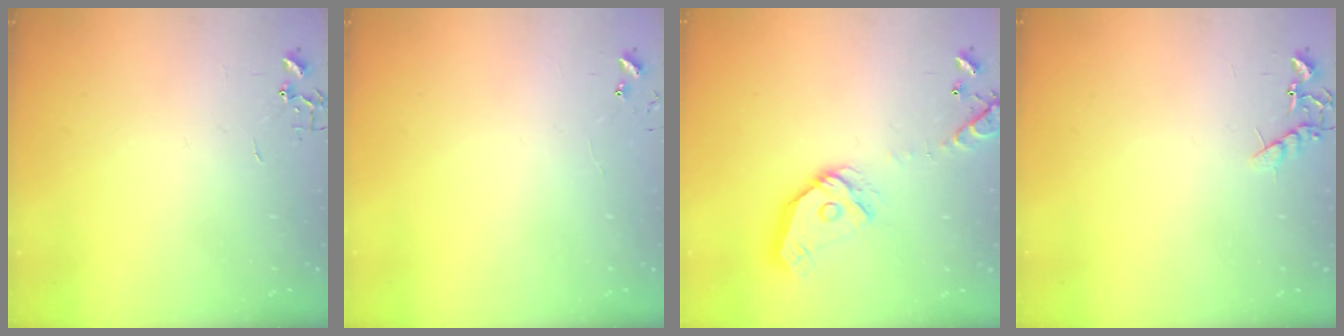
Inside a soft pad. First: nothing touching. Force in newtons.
{"total": 4.7, "press": 4.7, "slide": 0.5}
{"total": 15.9, "press": 15.7, "slide": 2.2}
{"total": 6.8, "press": 6.8, "slide": 0.3}